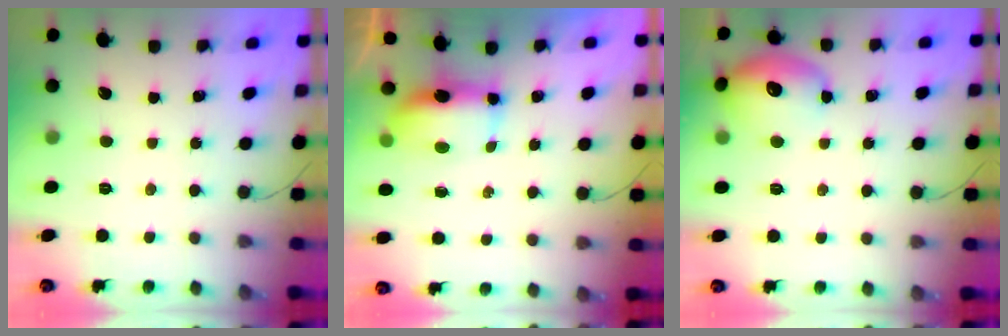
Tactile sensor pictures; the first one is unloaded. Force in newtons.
{"total": 7.1, "press": 7.1, "slide": 0.9}
{"total": 12.8, "press": 12.6, "slide": 2.2}